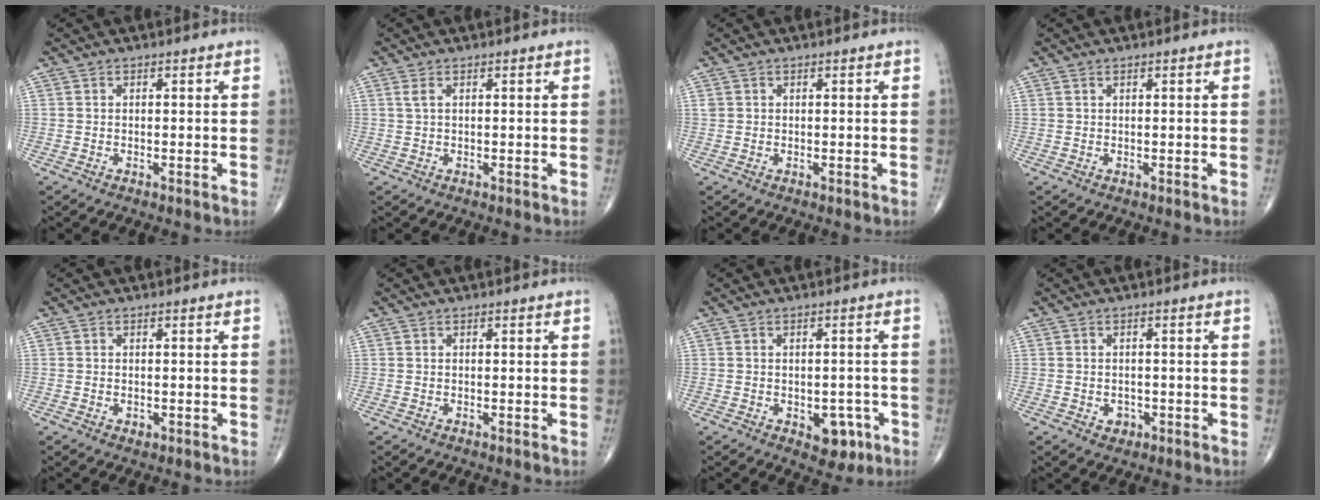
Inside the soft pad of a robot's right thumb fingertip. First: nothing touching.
{"total": 1.2, "force": [0.5, 0.4, 1.0], "torque": [-0.028, 0.009, 0.013]}
{"total": 0.7, "force": [0.3, 0.6, 0.2], "torque": [0.003, 0.003, 0.006]}
{"total": 0.0}
{"total": 0.9, "force": [-0.2, 0.7, 0.6], "torque": [-0.006, 0.000, -0.001]}
{"total": 0.0}
{"total": 5.7, "force": [-2.2, 3.5, 3.9], "torque": [-0.019, 0.009, -0.021]}
{"total": 2.1, "force": [-0.8, 1.7, 0.9], "torque": [-0.004, 0.004, -0.006]}